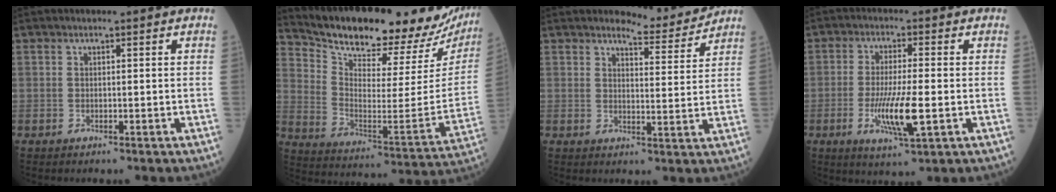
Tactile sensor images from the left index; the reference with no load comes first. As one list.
[{"total": 28.3, "force": [25.8, 6.6, 9.6], "torque": [-0.171, -0.081, 0.347]}, {"total": 5.1, "force": [5.1, 0.1, 0.0], "torque": [-0.012, -0.022, 0.067]}, {"total": 8.0, "force": [-1.9, 0.8, 7.7], "torque": [-0.151, -0.018, -0.035]}]